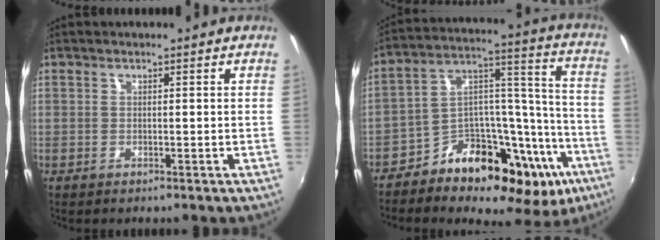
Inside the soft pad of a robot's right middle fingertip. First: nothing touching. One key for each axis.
{"total": 22.5, "fx": -13.7, "fy": 12.1, "fz": 13.1, "tx": -0.170, "ty": 0.056, "tz": -0.197}